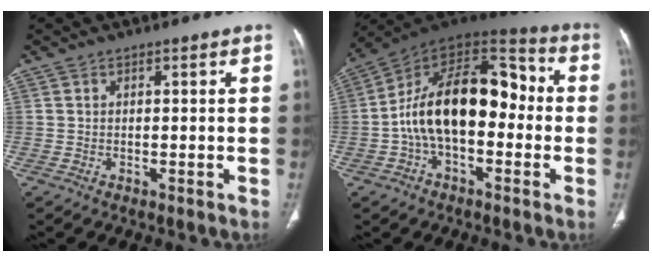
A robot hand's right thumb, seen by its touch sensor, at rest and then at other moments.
{"total": 20.2, "force": [-1.5, 11.7, 16.5], "torque": [-0.250, 0.055, -0.035]}